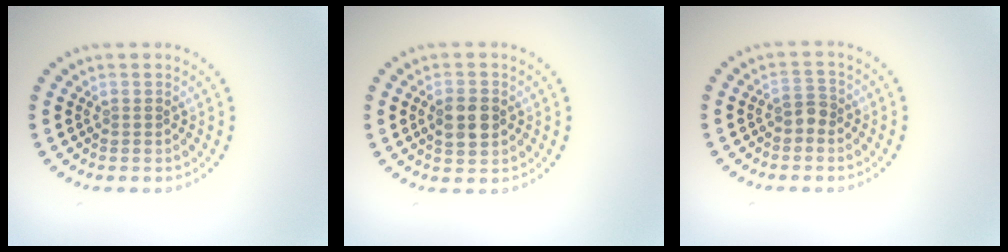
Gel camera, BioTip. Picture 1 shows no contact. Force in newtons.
{"total": 3.2, "press": 3.2, "slide": 0.2}
{"total": 1.5, "press": 1.4, "slide": 0.6}